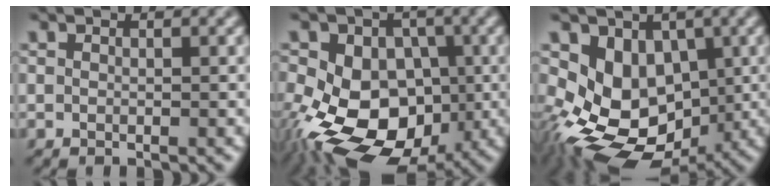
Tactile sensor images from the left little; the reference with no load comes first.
{"total": 15.8, "force": [-5.0, 10.6, 10.6], "torque": [-0.165, -0.005, -0.095]}
{"total": 9.8, "force": [-2.2, 7.0, 6.5], "torque": [-0.099, -0.013, -0.041]}